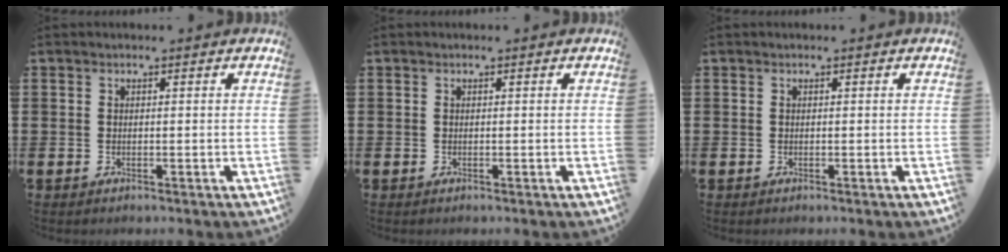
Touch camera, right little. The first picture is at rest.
{"total": 0.0}
{"total": 0.0}